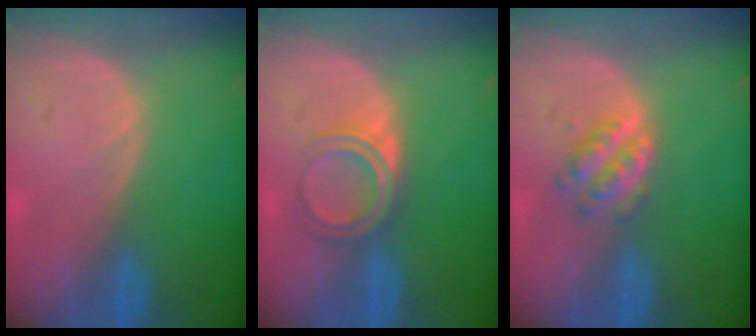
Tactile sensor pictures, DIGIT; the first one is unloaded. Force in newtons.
{"total": 4.9, "press": 4.2, "slide": 2.5}
{"total": 4.3, "press": 4.1, "slide": 1.2}